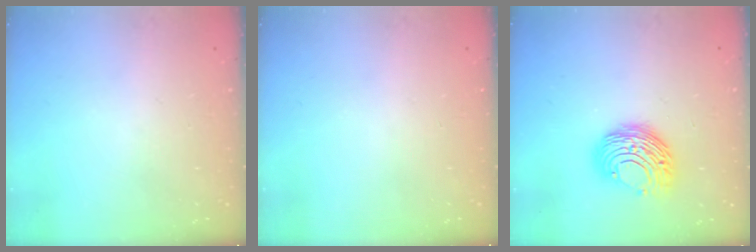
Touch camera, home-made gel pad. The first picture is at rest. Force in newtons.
{"total": 0.0}
{"total": 11.0, "press": 11.0, "slide": 0.4}